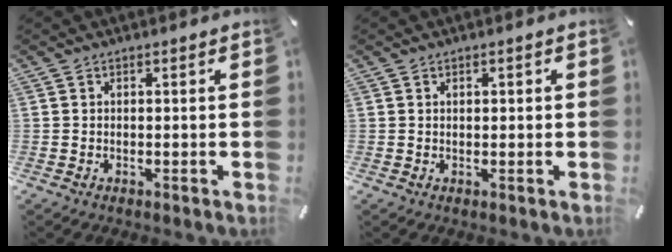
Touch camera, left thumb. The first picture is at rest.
{"total": 0.5, "force": [0.2, 0.3, 0.3], "torque": [-0.007, 0.002, 0.004]}